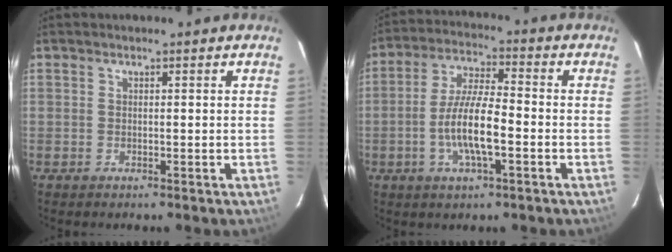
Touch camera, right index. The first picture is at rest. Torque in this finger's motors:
{"motor_torque": [1.40, -0.74, 0.79, 0.21]}